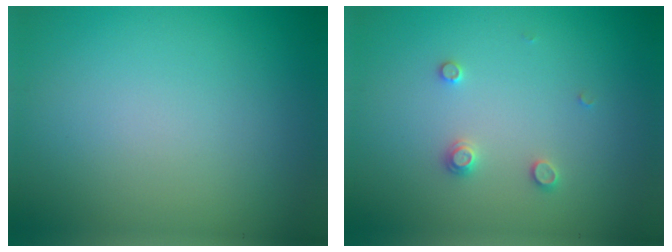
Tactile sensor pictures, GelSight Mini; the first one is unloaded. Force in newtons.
{"total": 1.3, "press": 1.3, "slide": 0.2}